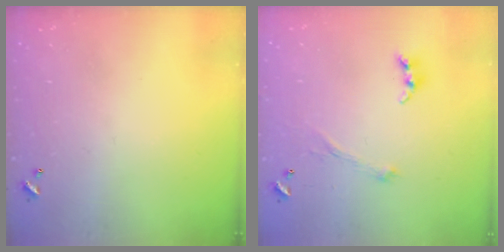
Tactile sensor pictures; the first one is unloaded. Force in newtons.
{"total": 2.1, "press": 2.0, "slide": 0.7}